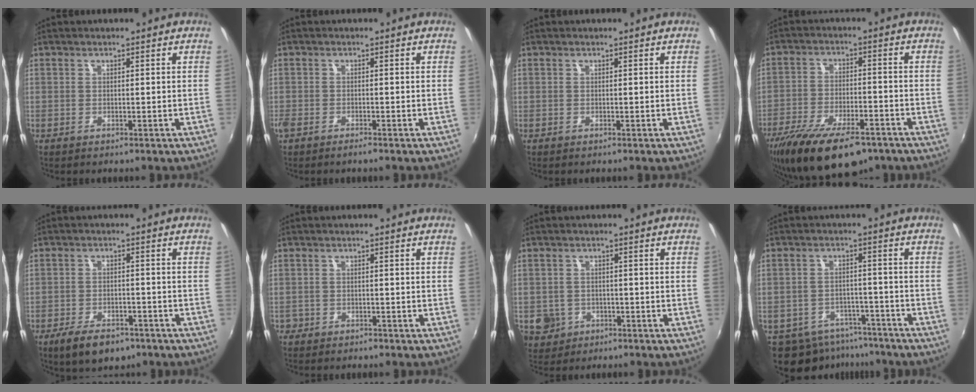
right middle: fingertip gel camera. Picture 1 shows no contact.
{"total": 2.1, "force": [-1.8, 0.6, 1.1], "torque": [-0.032, -0.006, -0.038]}
{"total": 0.0}
{"total": 17.8, "force": [-12.5, 6.7, 10.7], "torque": [-0.216, -0.041, -0.199]}
{"total": 8.4, "force": [-5.8, 4.0, 4.7], "torque": [-0.109, -0.010, -0.090]}
{"total": 1.8, "force": [-1.2, 1.2, 0.3], "torque": [-0.015, 0.000, -0.021]}
{"total": 5.9, "force": [-1.8, 5.4, 1.5], "torque": [-0.045, 0.002, -0.020]}
{"total": 12.5, "force": [-9.2, 7.3, 4.1], "torque": [-0.104, 0.000, -0.118]}